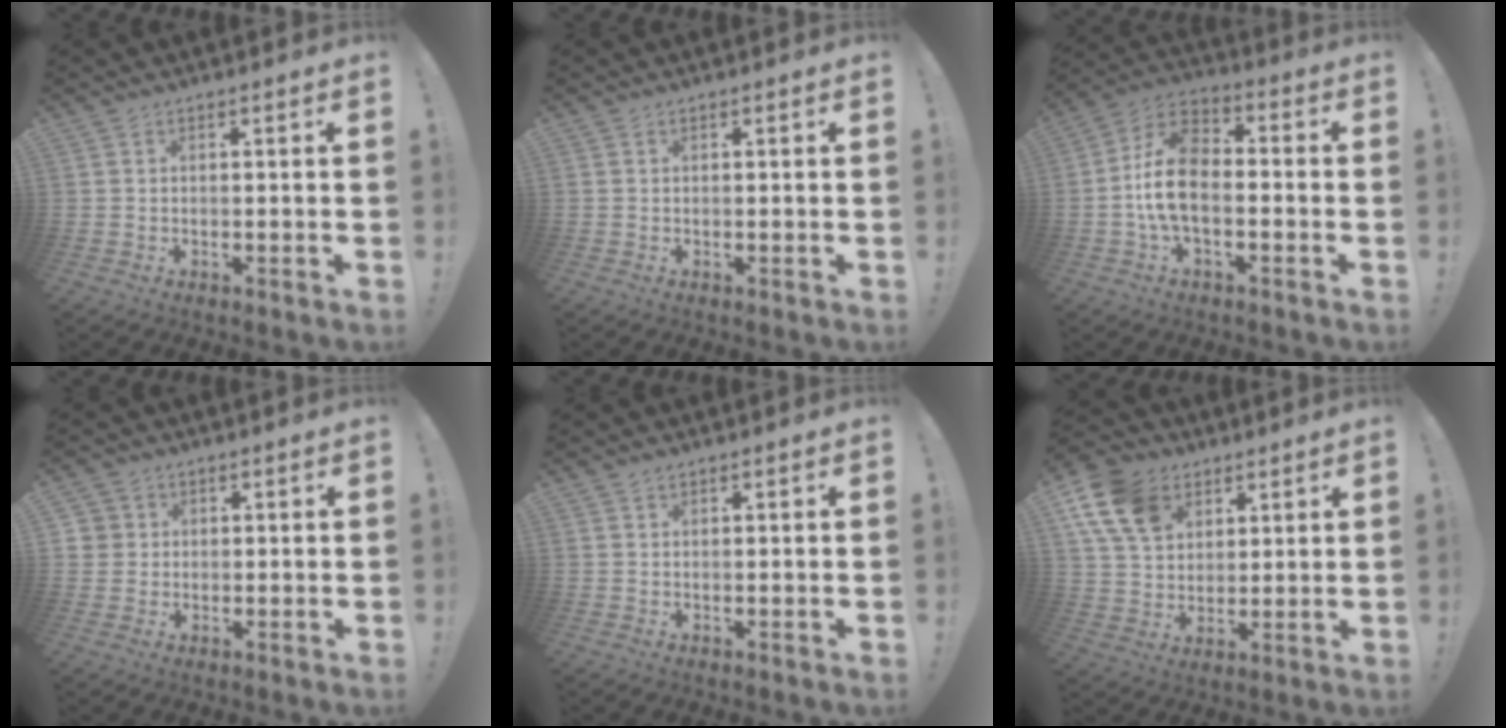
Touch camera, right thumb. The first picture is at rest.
{"total": 0.0}
{"total": 13.1, "force": [-2.8, 7.9, 10.1], "torque": [-0.190, 0.023, -0.048]}
{"total": 3.3, "force": [1.0, 3.2, 0.3], "torque": [0.003, -0.001, 0.016]}
{"total": 0.6, "force": [0.5, 0.2, 0.2], "torque": [-0.005, -0.001, 0.010]}
{"total": 15.3, "force": [7.1, 11.2, 7.6], "torque": [-0.132, -0.023, 0.144]}